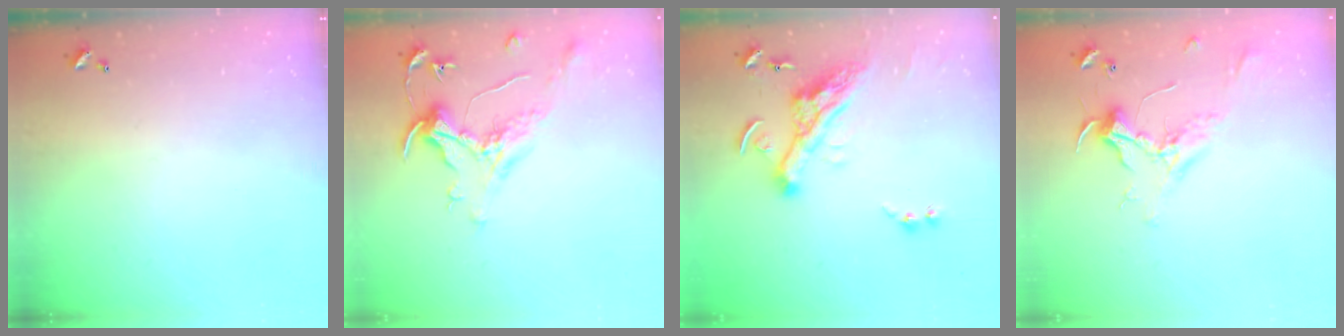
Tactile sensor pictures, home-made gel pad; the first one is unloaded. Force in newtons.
{"total": 1.6, "press": 1.4, "slide": 0.7}
{"total": 9.9, "press": 9.7, "slide": 1.9}
{"total": 2.5, "press": 2.4, "slide": 0.8}